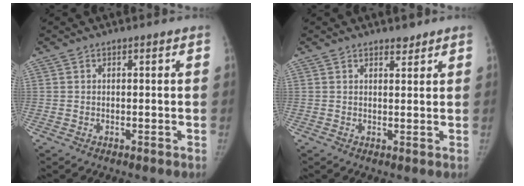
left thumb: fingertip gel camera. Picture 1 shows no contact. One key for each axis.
{"total": 1.8, "fx": 1.5, "fy": 0.8, "fz": 0.4, "tx": 0.003, "ty": -0.012, "tz": 0.021}